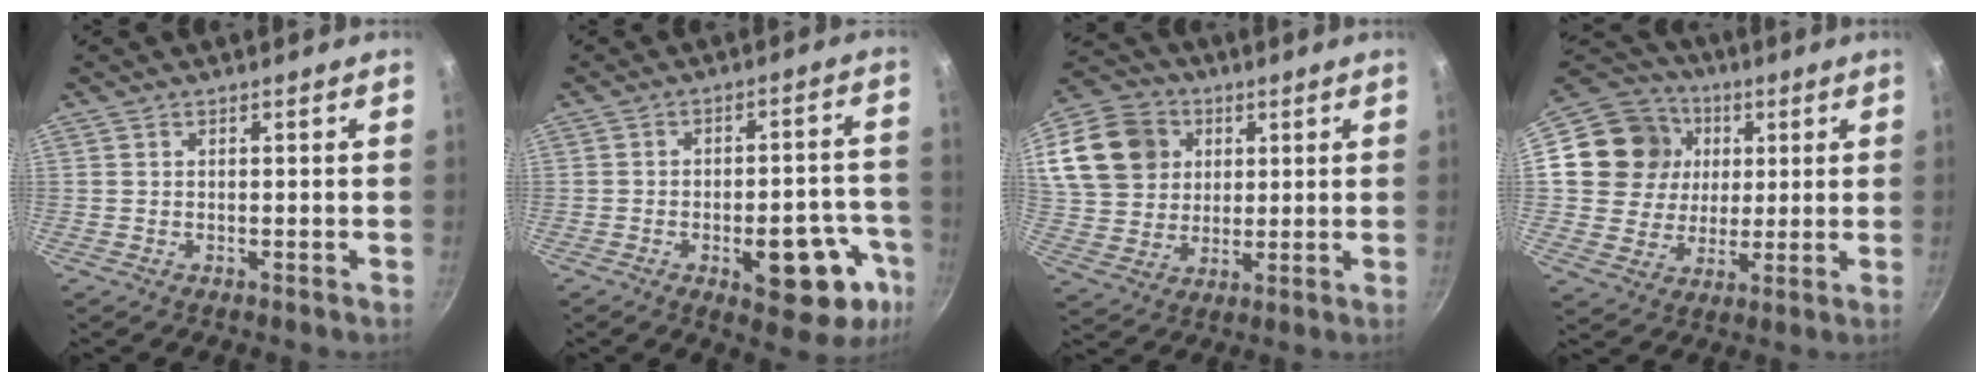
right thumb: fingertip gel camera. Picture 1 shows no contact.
{"total": 15.8, "force": [-6.5, 7.3, 12.4], "torque": [-0.094, 0.036, -0.078]}
{"total": 19.3, "force": [6.1, 15.8, 9.2], "torque": [-0.182, 0.016, 0.115]}
{"total": 16.2, "force": [3.4, 14.6, 6.2], "torque": [-0.093, 0.014, 0.055]}